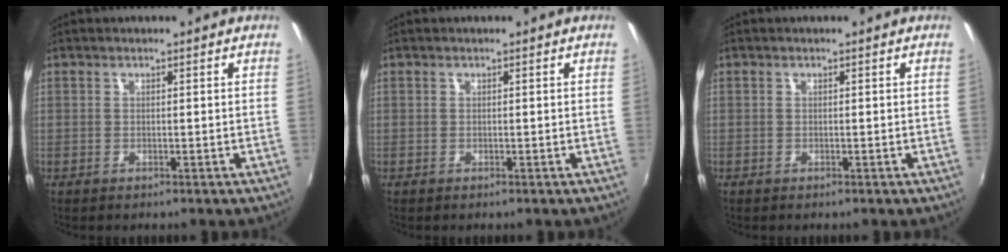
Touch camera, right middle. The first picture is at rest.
{"total": 0.0}
{"total": 0.0}